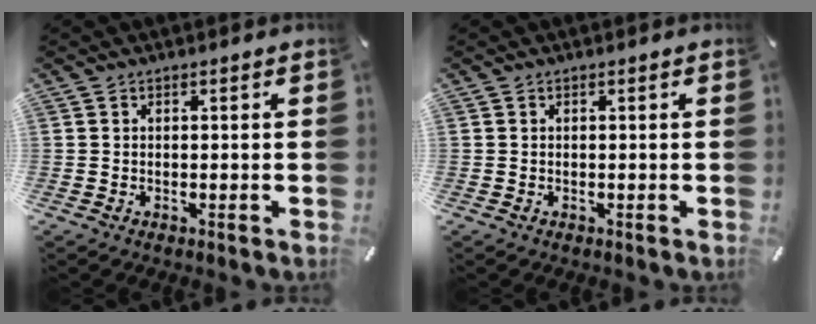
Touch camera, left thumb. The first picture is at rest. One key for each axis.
{"total": 0.0}